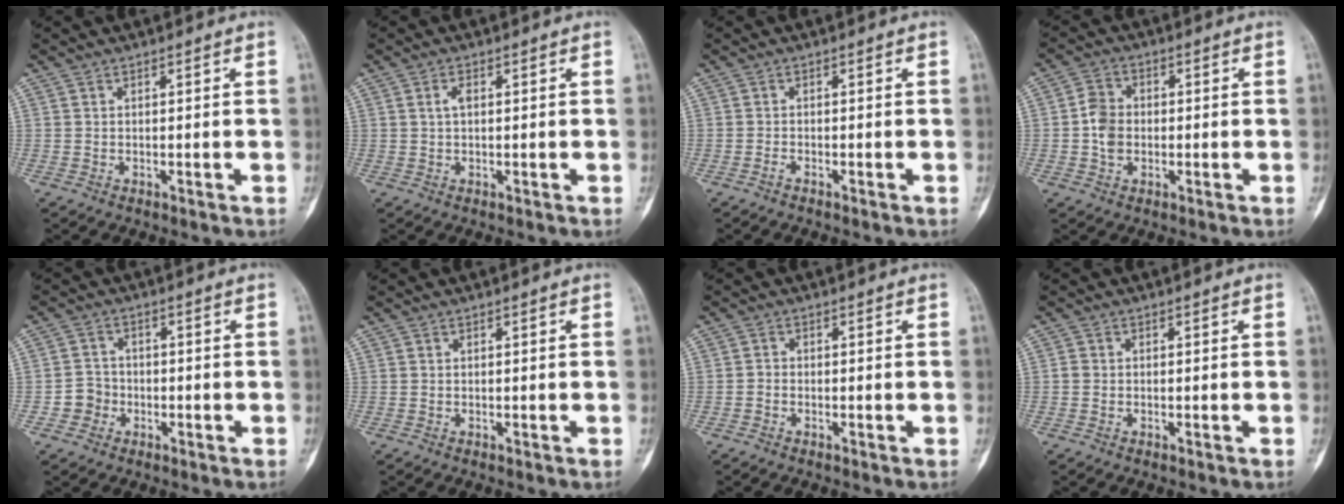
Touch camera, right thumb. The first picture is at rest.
{"total": 1.7, "force": [0.3, 0.9, 1.4], "torque": [-0.028, 0.003, 0.005]}
{"total": 0.6, "force": [-0.5, 0.1, 0.3], "torque": [-0.010, 0.001, -0.012]}
{"total": 5.2, "force": [-0.6, 4.2, 3.0], "torque": [-0.042, 0.010, -0.018]}
{"total": 3.8, "force": [-1.4, 3.4, 0.6], "torque": [0.010, 0.015, -0.031]}
{"total": 0.0}
{"total": 1.0, "force": [-0.5, 0.8, 0.4], "torque": [-0.003, 0.003, -0.015]}
{"total": 0.9, "force": [-0.2, 0.8, 0.4], "torque": [-0.004, 0.002, -0.004]}